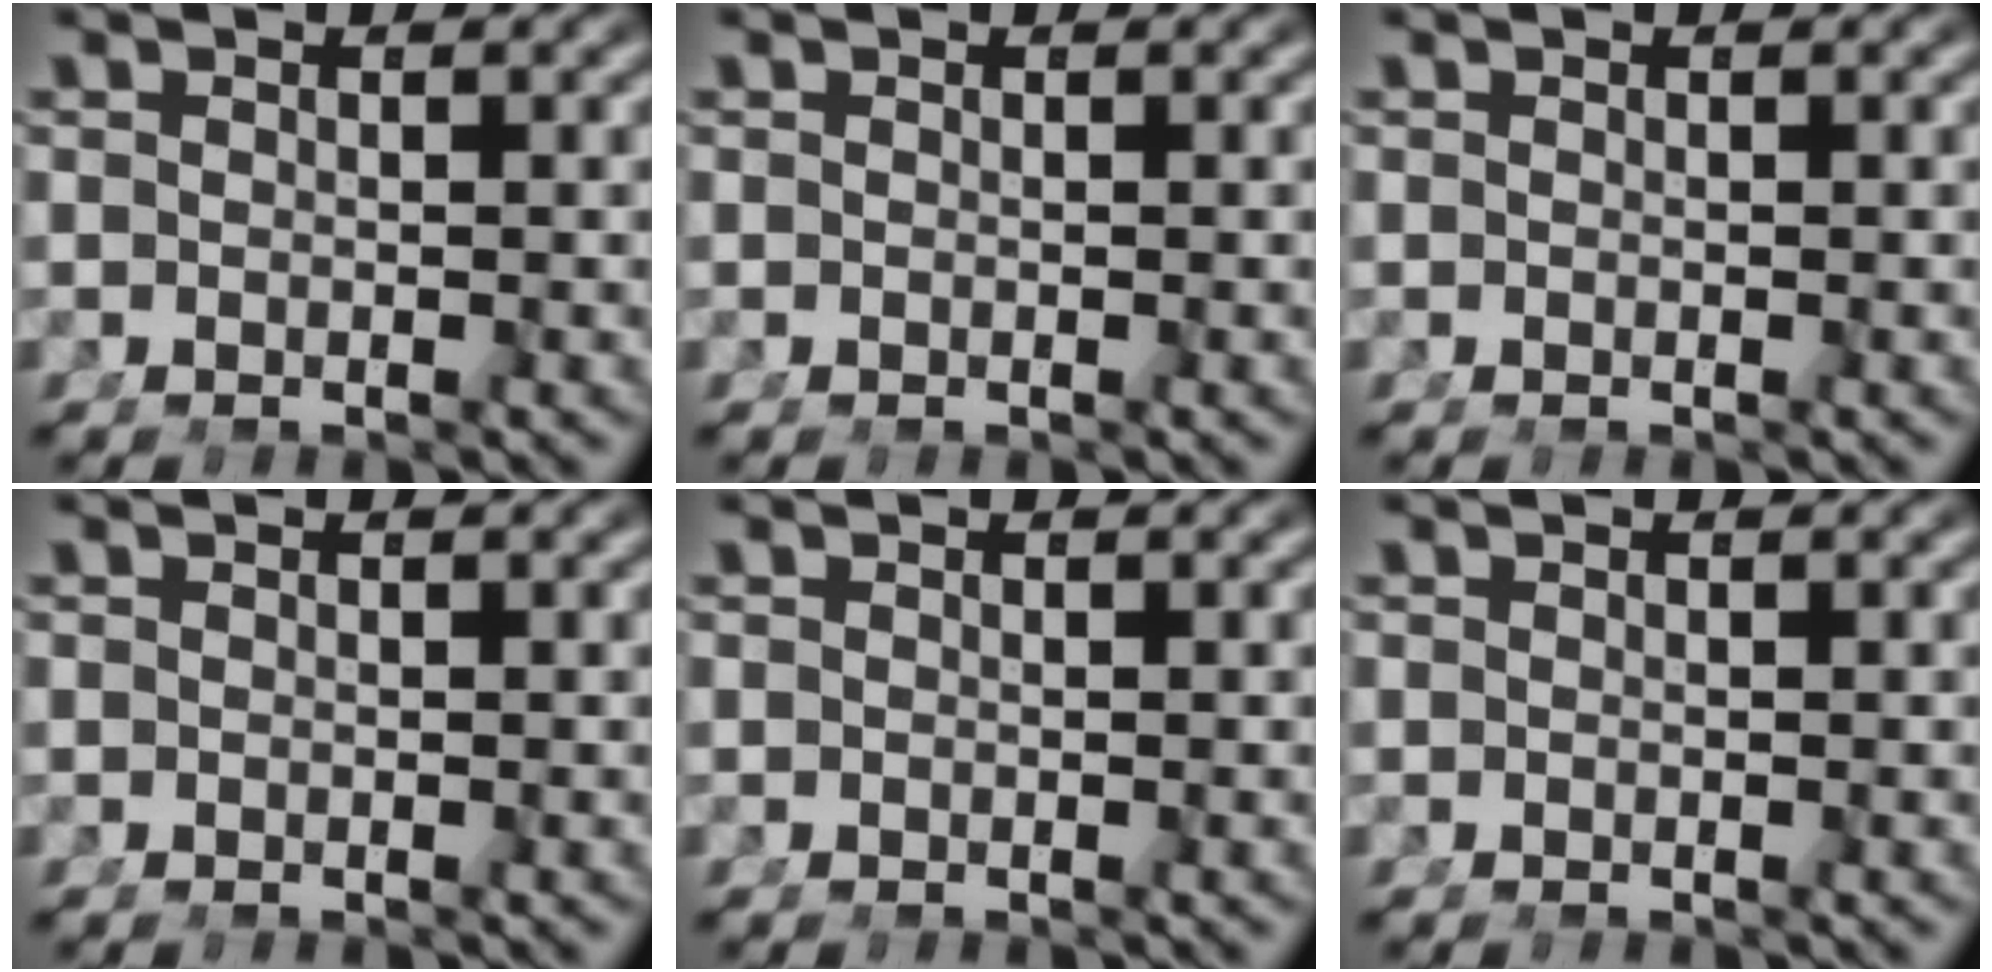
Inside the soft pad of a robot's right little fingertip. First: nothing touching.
{"total": 0.0}
{"total": 0.0}
{"total": 0.0}
{"total": 0.0}
{"total": 0.0}